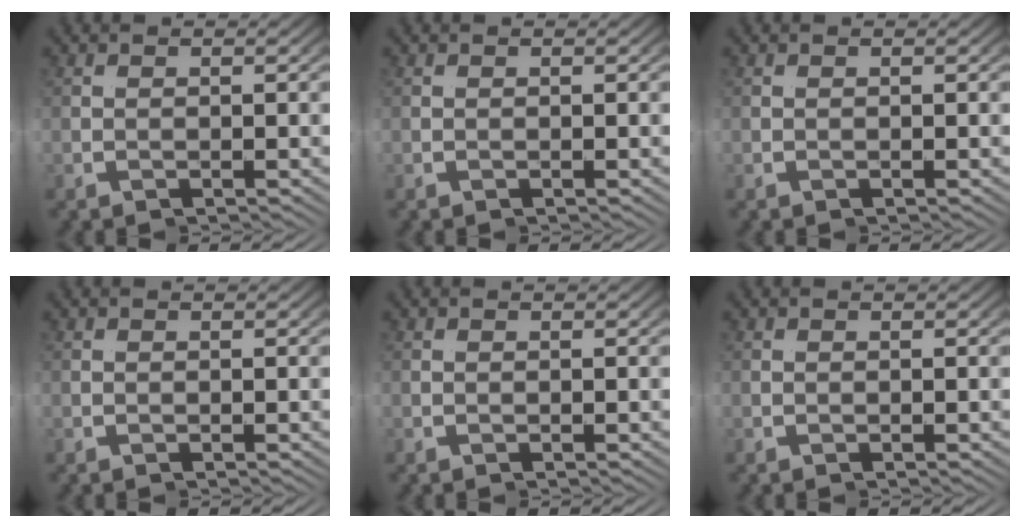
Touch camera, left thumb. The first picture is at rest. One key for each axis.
{"total": 0.0}
{"total": 0.0}
{"total": 0.0}
{"total": 0.0}
{"total": 0.0}